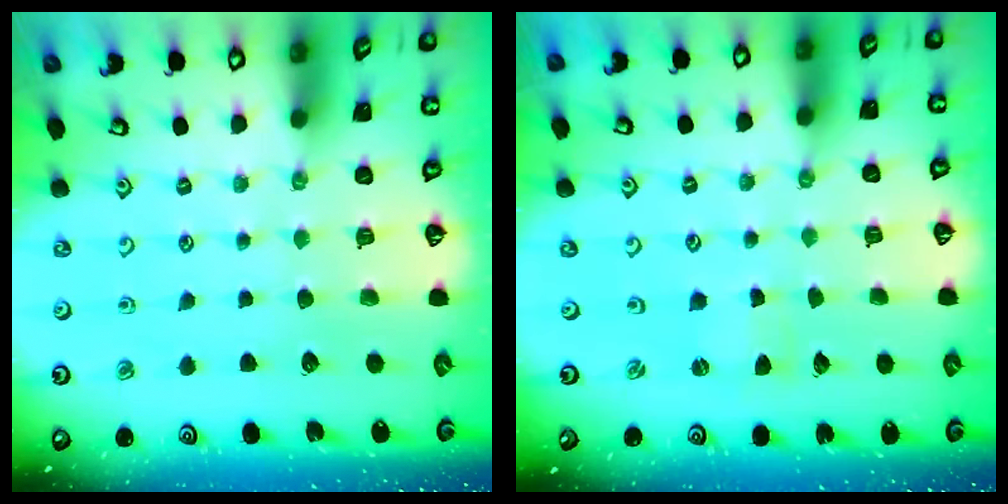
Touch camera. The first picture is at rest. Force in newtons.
{"total": 0.6, "press": 0.6, "slide": 0.0}